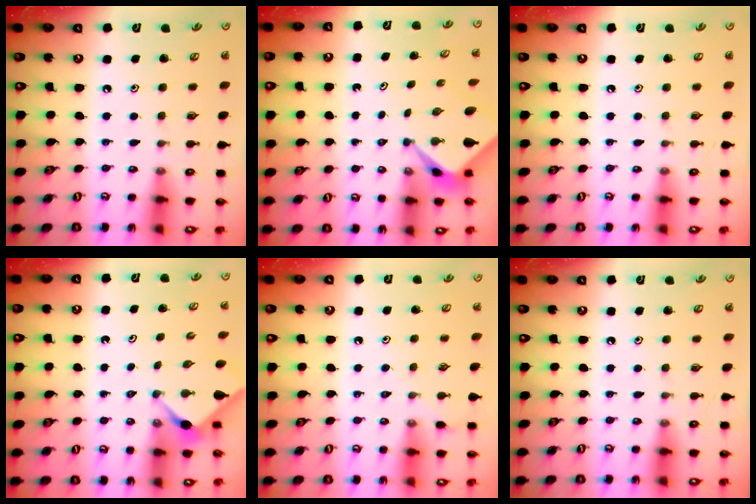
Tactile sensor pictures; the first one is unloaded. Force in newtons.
{"total": 1.7, "press": 1.7, "slide": 0.1}
{"total": 0.0}
{"total": 3.0, "press": 3.0, "slide": 0.3}
{"total": 4.3, "press": 4.2, "slide": 0.8}
{"total": 0.0}